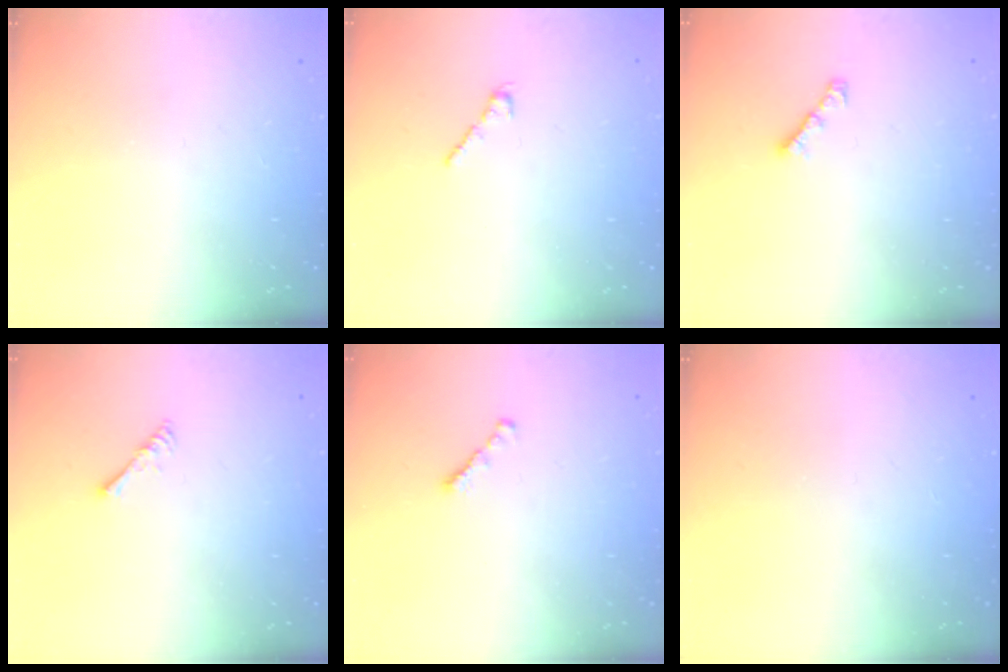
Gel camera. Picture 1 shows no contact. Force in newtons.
{"total": 2.5, "press": 2.4, "slide": 0.7}
{"total": 2.6, "press": 2.5, "slide": 0.7}
{"total": 1.7, "press": 1.6, "slide": 0.4}
{"total": 1.3, "press": 1.2, "slide": 0.5}
{"total": 0.0}